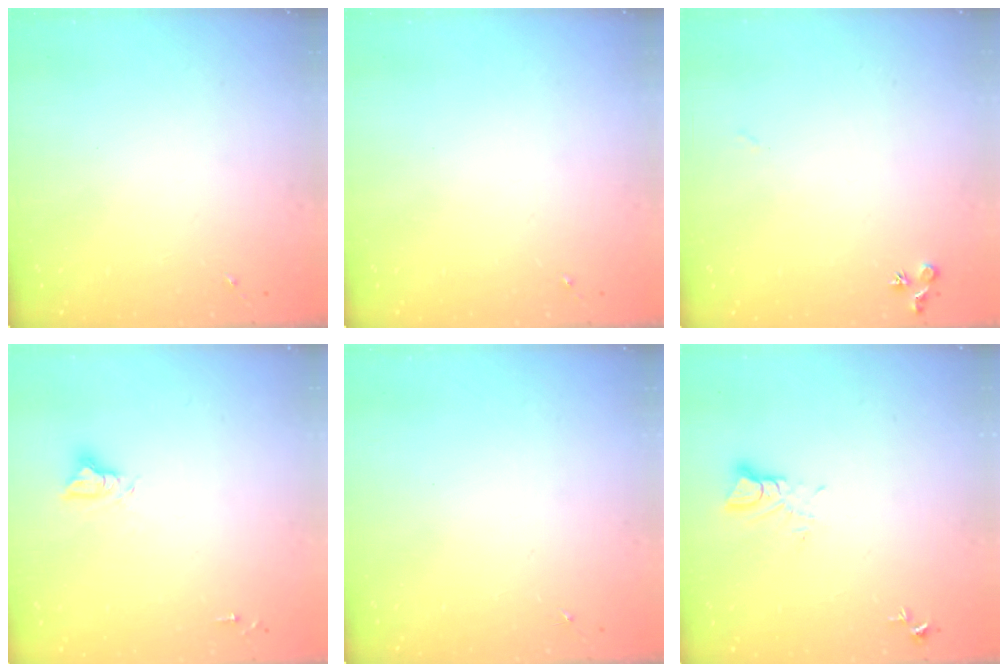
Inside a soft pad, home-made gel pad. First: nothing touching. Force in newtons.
{"total": 0.0}
{"total": 6.6, "press": 6.6, "slide": 0.6}
{"total": 5.5, "press": 5.5, "slide": 0.5}
{"total": 0.0}
{"total": 3.5, "press": 3.5, "slide": 0.2}